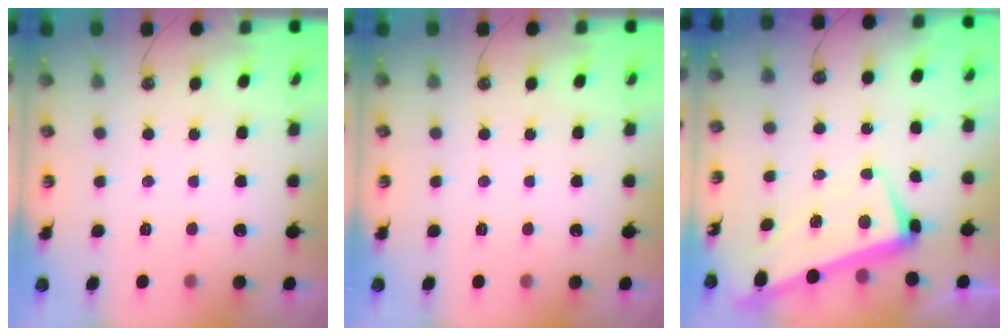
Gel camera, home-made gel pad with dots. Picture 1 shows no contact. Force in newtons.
{"total": 0.0}
{"total": 3.0, "press": 2.4, "slide": 1.7}